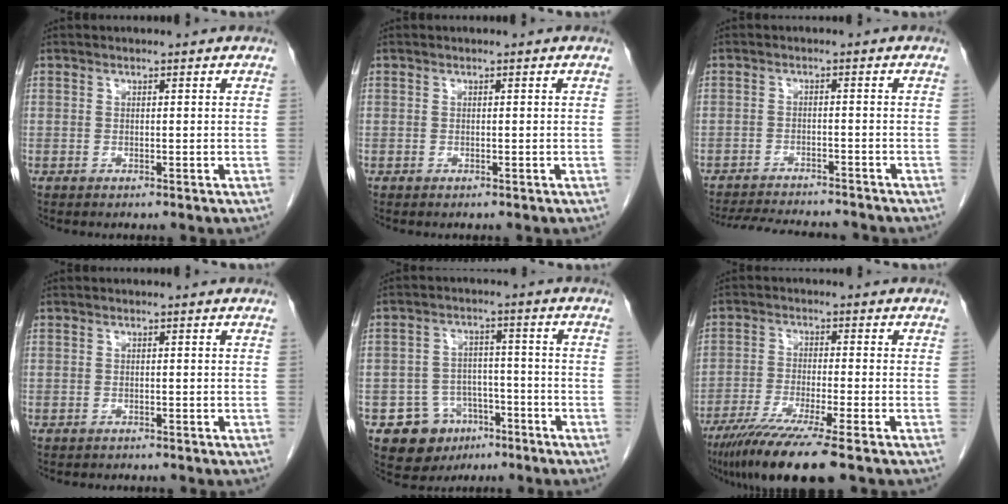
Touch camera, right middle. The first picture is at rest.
{"total": 0.0}
{"total": 12.8, "force": [-11.8, 2.3, 4.4], "torque": [-0.079, -0.007, -0.159]}
{"total": 1.4, "force": [-1.3, 0.5, 0.4], "torque": [-0.015, -0.003, -0.016]}
{"total": 7.8, "force": [-4.2, 6.2, 2.1], "torque": [-0.037, 0.011, -0.059]}
{"total": 12.1, "force": [-9.0, 0.6, 8.1], "torque": [-0.133, -0.032, -0.144]}